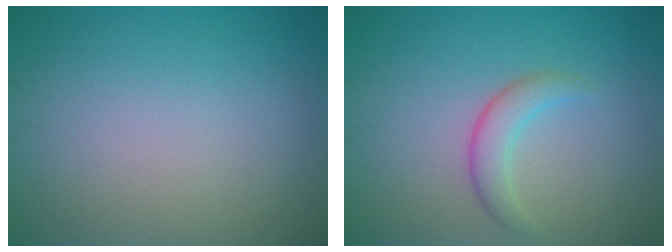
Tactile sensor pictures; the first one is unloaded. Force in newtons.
{"total": 2.4, "press": 2.4, "slide": 0.1}